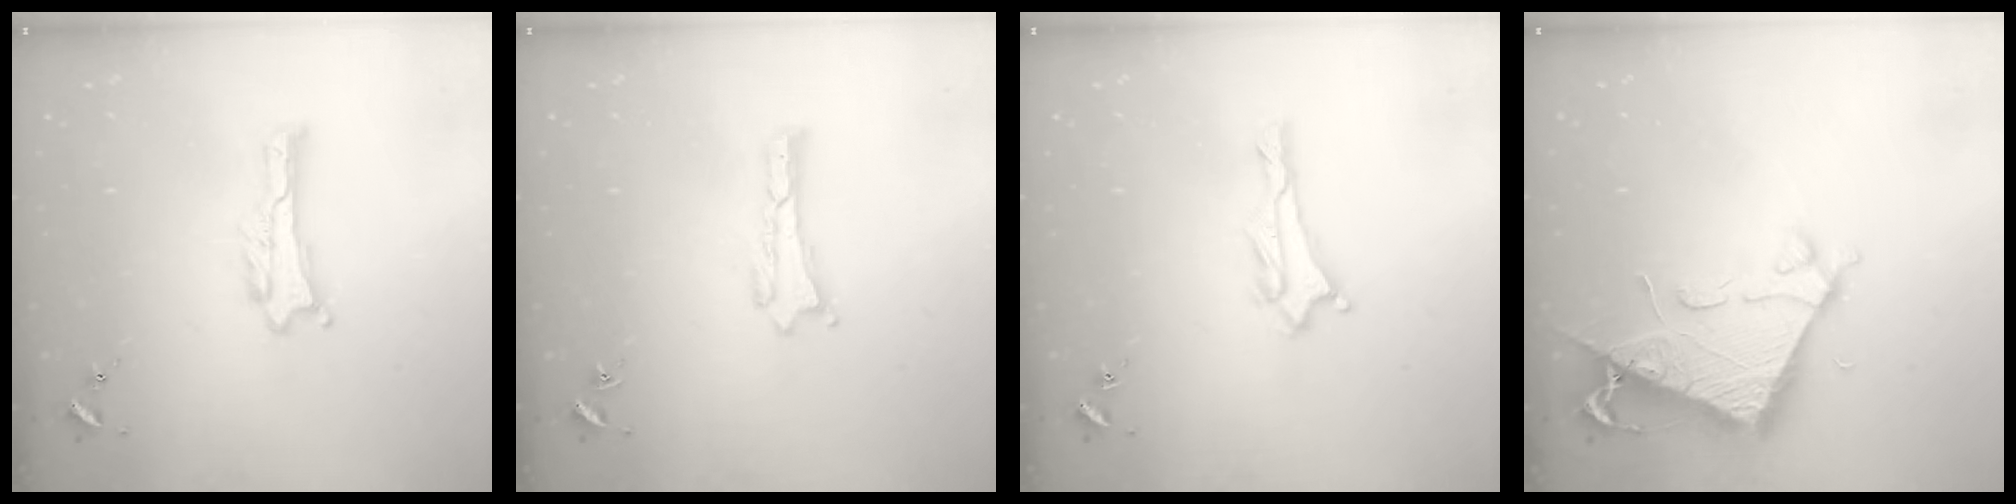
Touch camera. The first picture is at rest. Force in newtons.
{"total": 0.0}
{"total": 1.4, "press": 1.4, "slide": 0.2}
{"total": 6.8, "press": 6.7, "slide": 0.6}